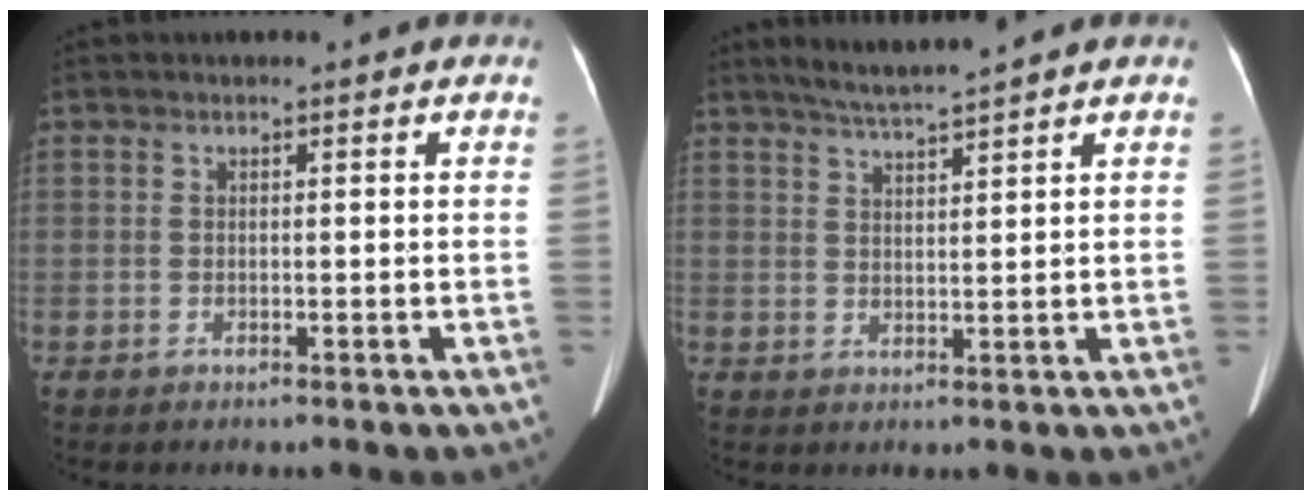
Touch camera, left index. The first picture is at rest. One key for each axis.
{"total": 4.4, "fx": 3.9, "fy": -1.2, "fz": 1.7, "tx": -0.034, "ty": 0.003, "tz": 0.076}